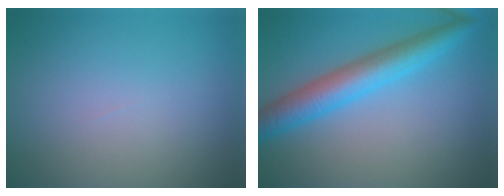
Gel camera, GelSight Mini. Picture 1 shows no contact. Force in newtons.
{"total": 5.4, "press": 5.4, "slide": 0.1}